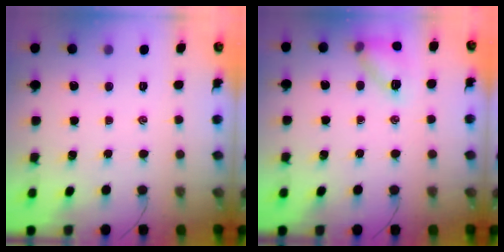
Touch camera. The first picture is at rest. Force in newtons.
{"total": 11.6, "press": 11.4, "slide": 2.2}